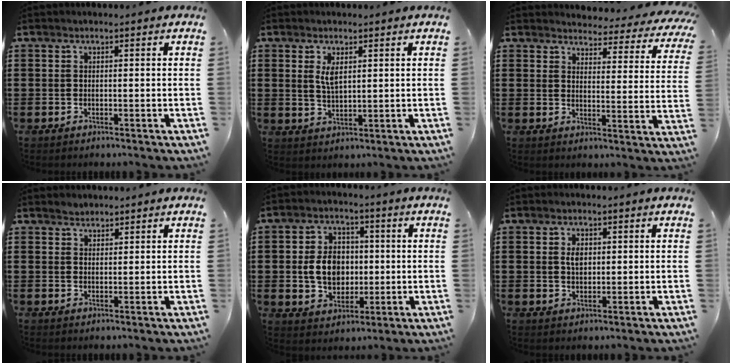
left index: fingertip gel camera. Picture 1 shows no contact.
{"total": 3.2, "force": [1.4, 1.1, 2.6], "torque": [-0.049, 0.000, 0.022]}
{"total": 3.6, "force": [3.5, 0.4, 0.7], "torque": [-0.027, -0.031, 0.057]}
{"total": 1.3, "force": [1.2, 0.4, -0.1], "torque": [-0.001, 0.001, 0.024]}
{"total": 7.6, "force": [0.0, 5.8, 4.9], "torque": [-0.104, 0.006, -0.008]}
{"total": 2.5, "force": [0.7, 1.4, 2.0], "torque": [-0.043, 0.008, 0.011]}